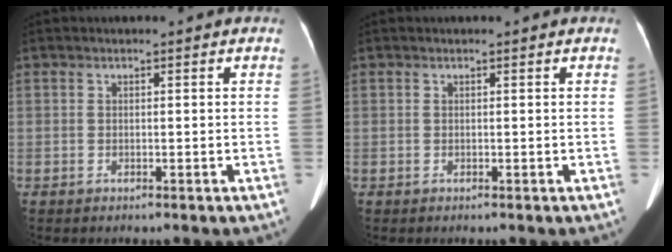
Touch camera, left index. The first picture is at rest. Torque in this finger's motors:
{"motor_torque": [-0.37, -0.61, -0.23, -0.03]}